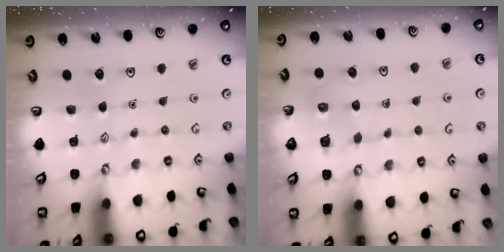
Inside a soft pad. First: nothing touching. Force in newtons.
{"total": 5.8, "press": 5.8, "slide": 0.4}